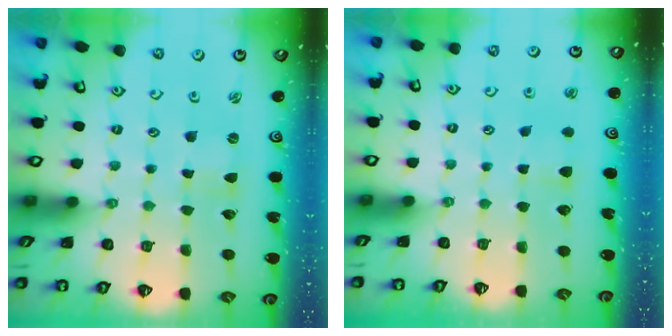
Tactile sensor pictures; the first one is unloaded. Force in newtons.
{"total": 5.0, "press": 4.9, "slide": 0.7}